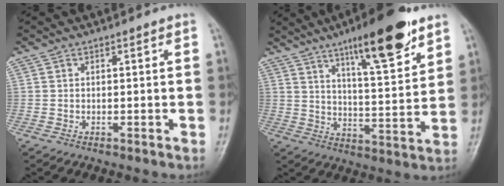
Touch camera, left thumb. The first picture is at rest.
{"total": 16.5, "force": [10.4, 3.8, 12.3], "torque": [-0.167, -0.056, 0.167]}